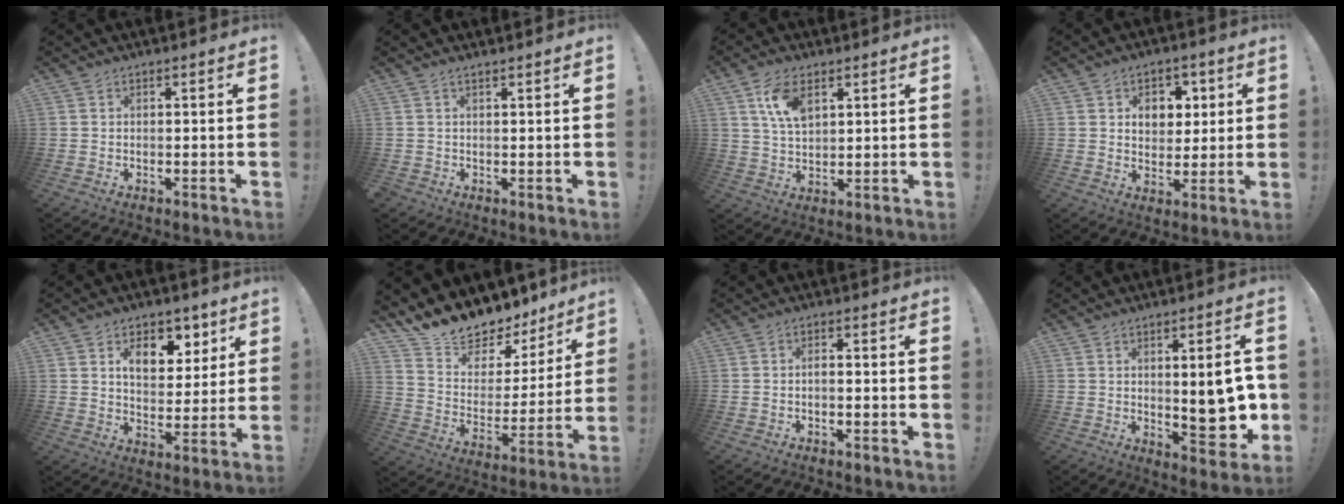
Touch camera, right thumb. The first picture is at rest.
{"total": 1.4, "force": [0.9, 1.0, 0.1], "torque": [-0.010, 0.005, 0.020]}
{"total": 9.2, "force": [4.7, 5.1, 6.1], "torque": [-0.110, -0.006, 0.089]}
{"total": 7.6, "force": [2.4, 6.3, 3.4], "torque": [-0.042, -0.009, 0.044]}
{"total": 10.8, "force": [5.5, 7.0, 6.1], "torque": [-0.074, -0.028, 0.098]}
{"total": 13.6, "force": [12.5, 4.9, 2.1], "torque": [-0.054, -0.115, 0.227]}
{"total": 1.3, "force": [-0.9, 0.4, 0.9], "torque": [-0.021, 0.005, -0.016]}
{"total": 13.2, "force": [0.1, 4.7, 12.4], "torque": [-0.142, -0.012, 0.003]}